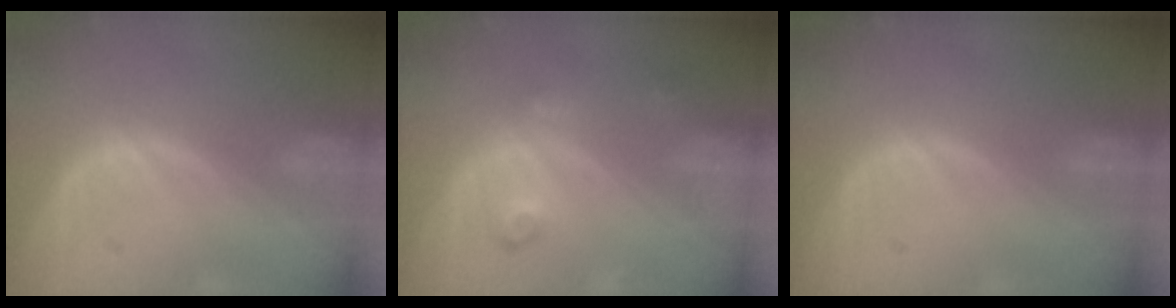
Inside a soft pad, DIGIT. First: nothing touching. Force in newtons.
{"total": 3.8, "press": 3.4, "slide": 1.5}
{"total": 0.0}